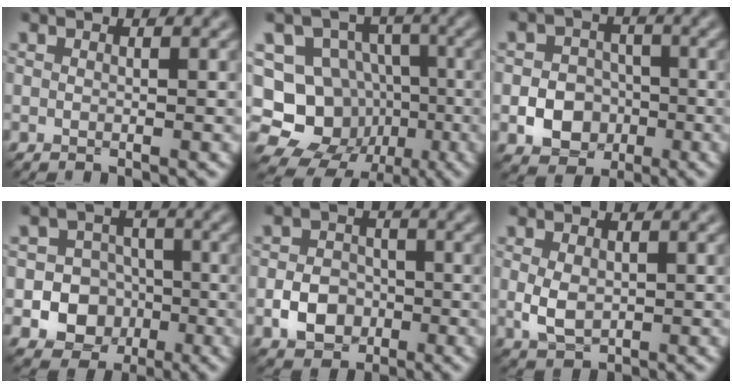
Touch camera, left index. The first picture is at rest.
{"total": 17.0, "force": [-5.0, 15.5, 5.0], "torque": [-0.118, 0.008, -0.087]}
{"total": 6.1, "force": [-2.2, 5.2, 2.3], "torque": [-0.015, -0.003, -0.058]}
{"total": 10.4, "force": [-3.6, 9.3, 2.9], "torque": [-0.031, -0.016, -0.077]}
{"total": 3.8, "force": [-1.5, 3.0, 1.9], "torque": [-0.030, 0.002, -0.029]}
{"total": 2.8, "force": [-0.2, 1.9, 2.0], "torque": [-0.048, -0.002, -0.002]}